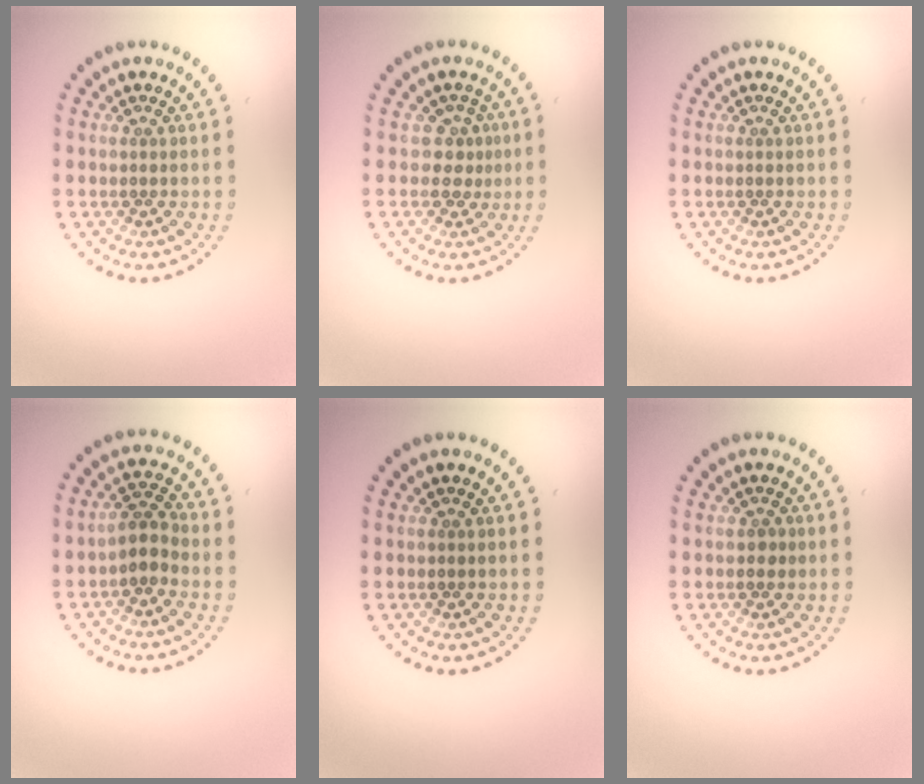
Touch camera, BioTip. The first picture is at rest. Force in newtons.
{"total": 2.0, "press": 1.4, "slide": 1.5}
{"total": 0.0}
{"total": 2.2, "press": 2.0, "slide": 0.9}
{"total": 0.0}
{"total": 0.7, "press": 0.7, "slide": 0.2}